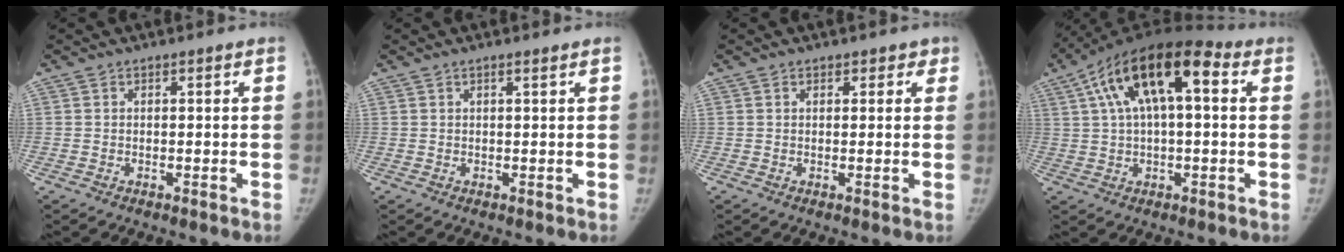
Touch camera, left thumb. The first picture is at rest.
{"total": 0.7, "force": [0.5, 0.1, 0.5], "torque": [-0.008, -0.001, 0.009]}
{"total": 1.8, "force": [1.0, 1.5, 0.3], "torque": [0.026, -0.003, 0.005]}
{"total": 17.5, "force": [5.0, 7.8, 14.8], "torque": [-0.248, 0.035, 0.071]}